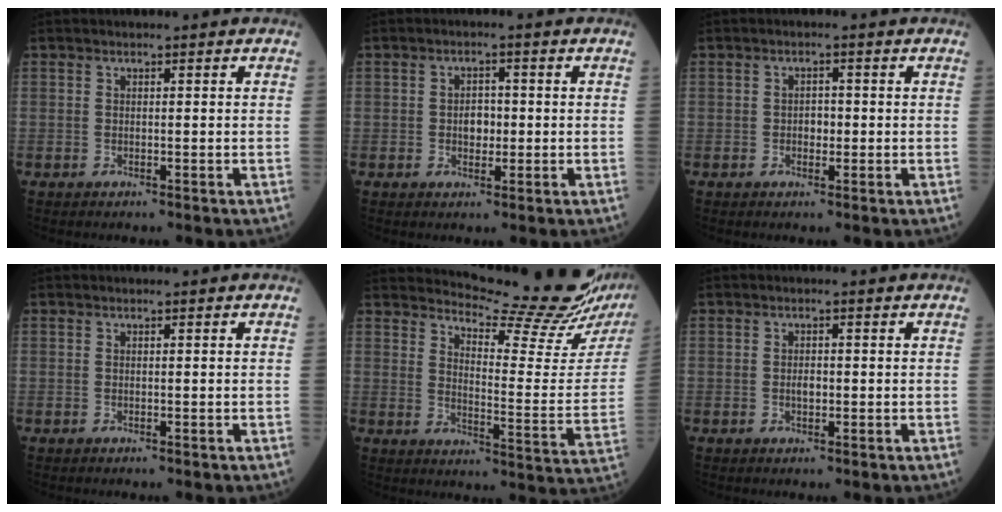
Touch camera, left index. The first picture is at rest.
{"total": 2.8, "force": [-0.4, 1.9, 2.1], "torque": [-0.032, 0.004, -0.005]}
{"total": 1.8, "force": [-0.4, 1.2, 1.2], "torque": [-0.015, 0.003, -0.008]}
{"total": 0.0}
{"total": 19.0, "force": [17.8, -0.8, 6.6], "torque": [-0.109, -0.112, 0.221]}
{"total": 1.4, "force": [-0.3, 0.7, 1.2], "torque": [-0.021, 0.000, -0.005]}